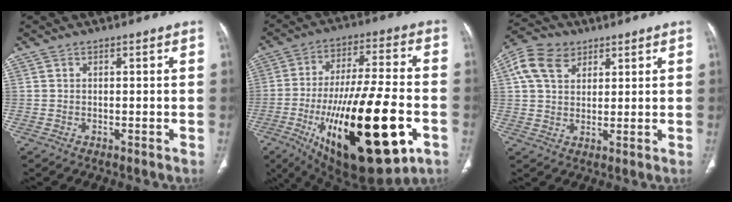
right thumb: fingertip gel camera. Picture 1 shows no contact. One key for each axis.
{"total": 31.0, "fx": -9.6, "fy": 10.7, "fz": 27.4, "tx": -0.456, "ty": 0.003, "tz": -0.133}
{"total": 9.2, "fx": 4.1, "fy": 6.5, "fz": 5.0, "tx": -0.085, "ty": 0.003, "tz": 0.073}